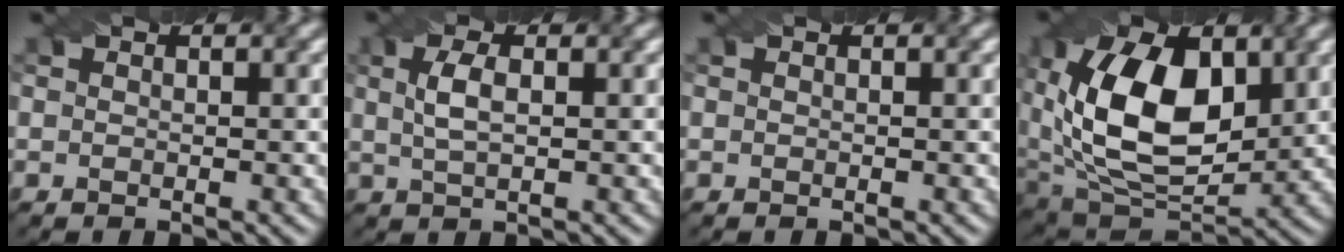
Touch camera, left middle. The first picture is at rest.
{"total": 2.6, "force": [0.7, 1.0, 2.3], "torque": [-0.052, 0.005, 0.014]}
{"total": 0.0}
{"total": 12.8, "force": [2.4, 7.8, 9.9], "torque": [-0.191, 0.002, 0.039]}